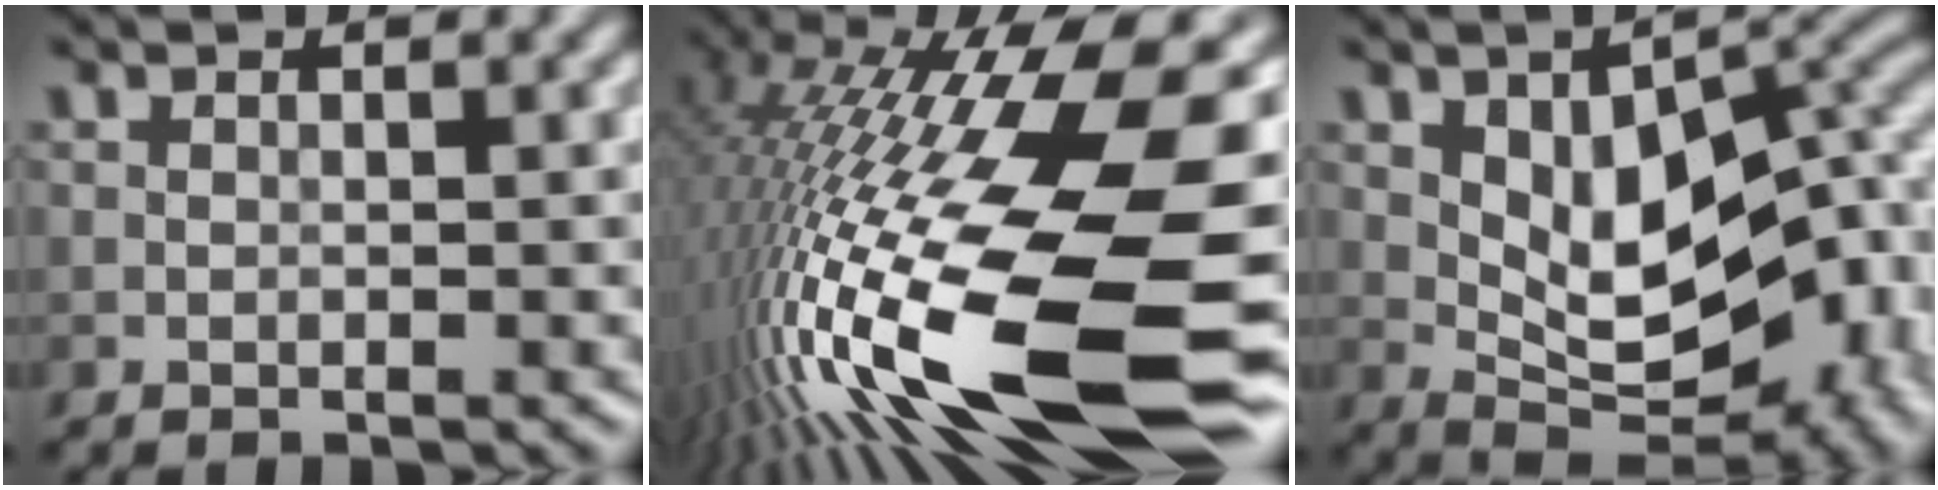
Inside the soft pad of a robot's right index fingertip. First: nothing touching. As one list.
[{"total": 20.2, "force": [-4.0, 5.2, 19.1], "torque": [-0.371, -0.004, -0.076]}, {"total": 13.0, "force": [-1.2, 7.1, 10.9], "torque": [-0.153, 0.004, -0.023]}]